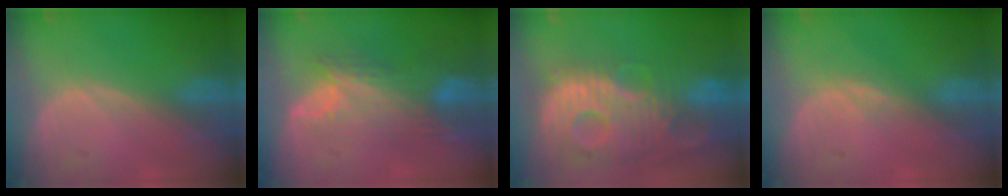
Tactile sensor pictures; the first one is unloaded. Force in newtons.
{"total": 8.0, "press": 7.5, "slide": 3.0}
{"total": 13.8, "press": 12.0, "slide": 6.9}
{"total": 0.9, "press": 0.9, "slide": 0.4}